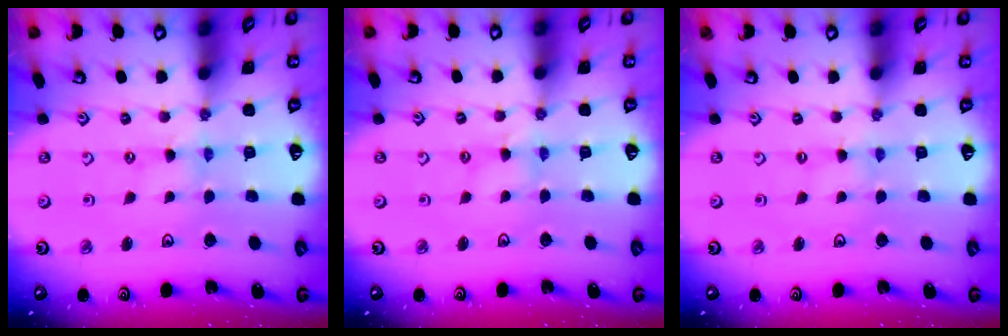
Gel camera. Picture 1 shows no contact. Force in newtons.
{"total": 2.4, "press": 2.3, "slide": 0.4}
{"total": 0.6, "press": 0.6, "slide": 0.1}